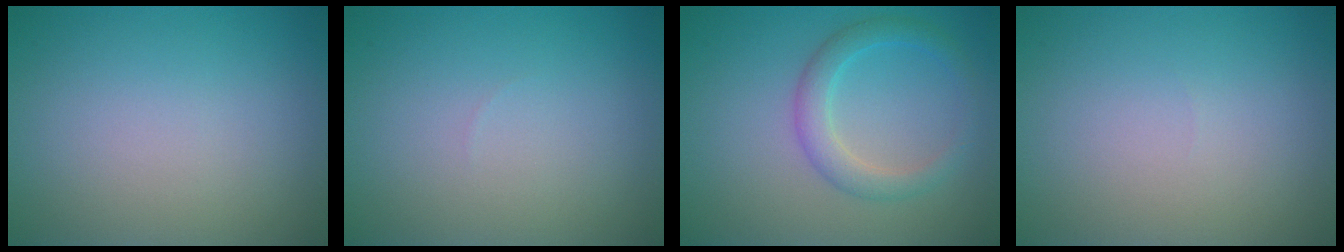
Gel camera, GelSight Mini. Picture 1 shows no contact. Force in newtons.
{"total": 0.0}
{"total": 2.9, "press": 2.8, "slide": 0.2}
{"total": 0.0}